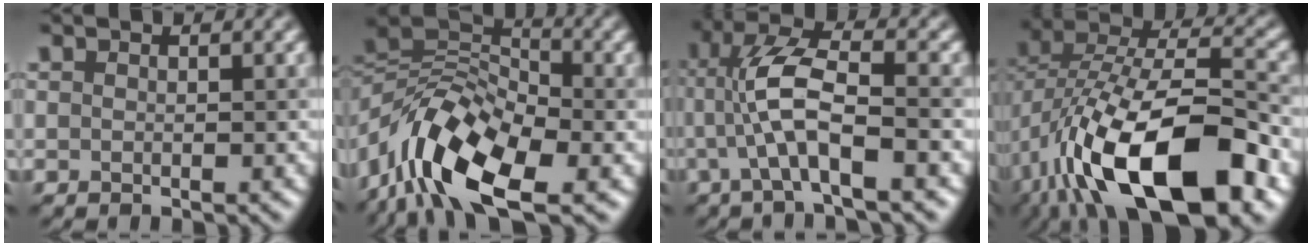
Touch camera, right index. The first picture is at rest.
{"total": 12.3, "force": [-5.2, 6.3, 9.2], "torque": [-0.161, 0.011, -0.108]}
{"total": 6.0, "force": [-1.1, 1.2, 5.8], "torque": [-0.115, 0.014, -0.025]}
{"total": 15.6, "force": [-7.3, 6.2, 12.3], "torque": [-0.218, 0.004, -0.131]}